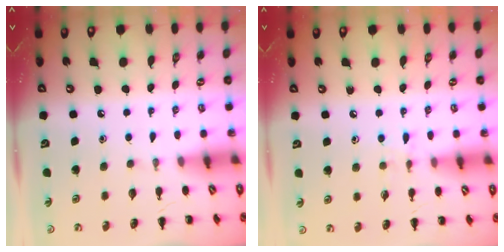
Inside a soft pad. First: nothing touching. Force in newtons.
{"total": 5.7, "press": 5.3, "slide": 2.2}